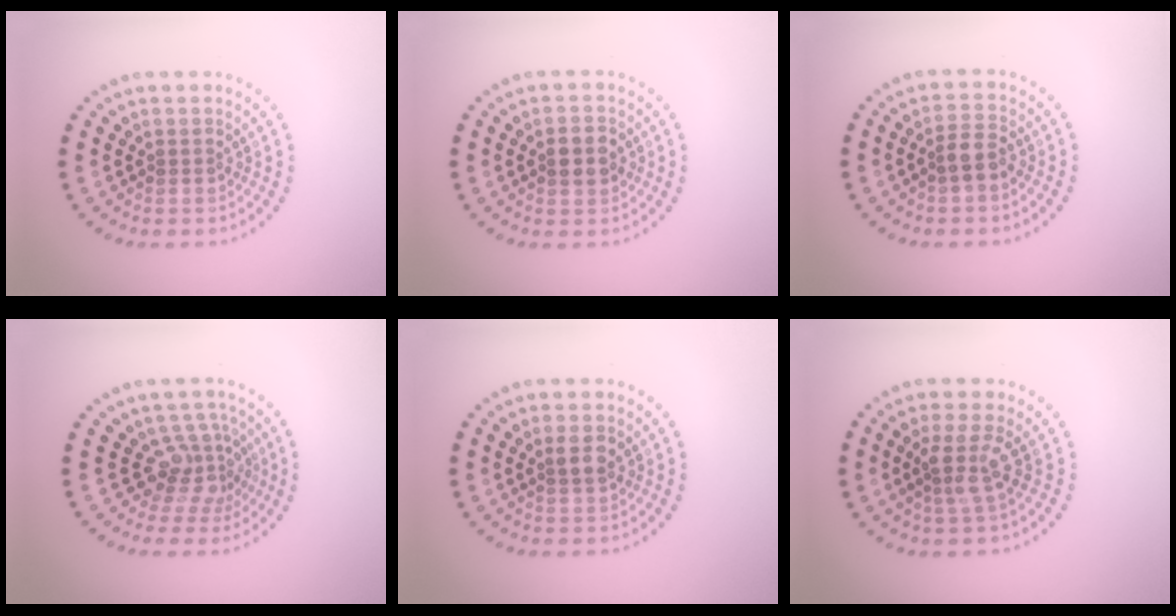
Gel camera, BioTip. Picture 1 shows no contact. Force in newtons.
{"total": 2.9, "press": 2.9, "slide": 0.1}
{"total": 2.0, "press": 1.8, "slide": 0.8}
{"total": 3.5, "press": 2.5, "slide": 2.5}
{"total": 1.7, "press": 1.6, "slide": 0.5}
{"total": 2.8, "press": 2.2, "slide": 1.8}